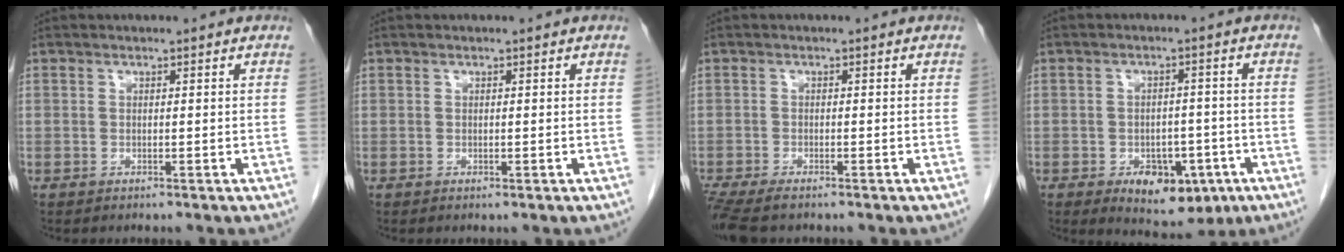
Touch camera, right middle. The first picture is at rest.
{"total": 0.0}
{"total": 5.8, "force": [-4.6, 1.2, 3.2], "torque": [-0.057, -0.015, -0.080]}
{"total": 8.1, "force": [-3.7, 4.7, 5.5], "torque": [-0.071, 0.000, -0.043]}